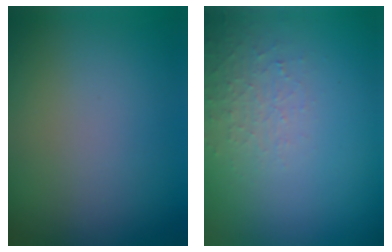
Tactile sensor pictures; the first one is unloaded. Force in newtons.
{"total": 2.1, "press": 2.0, "slide": 0.5}